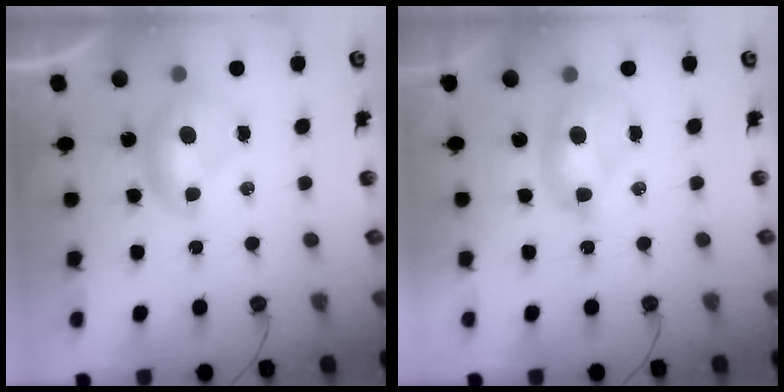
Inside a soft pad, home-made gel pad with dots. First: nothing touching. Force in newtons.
{"total": 2.7, "press": 2.7, "slide": 0.1}